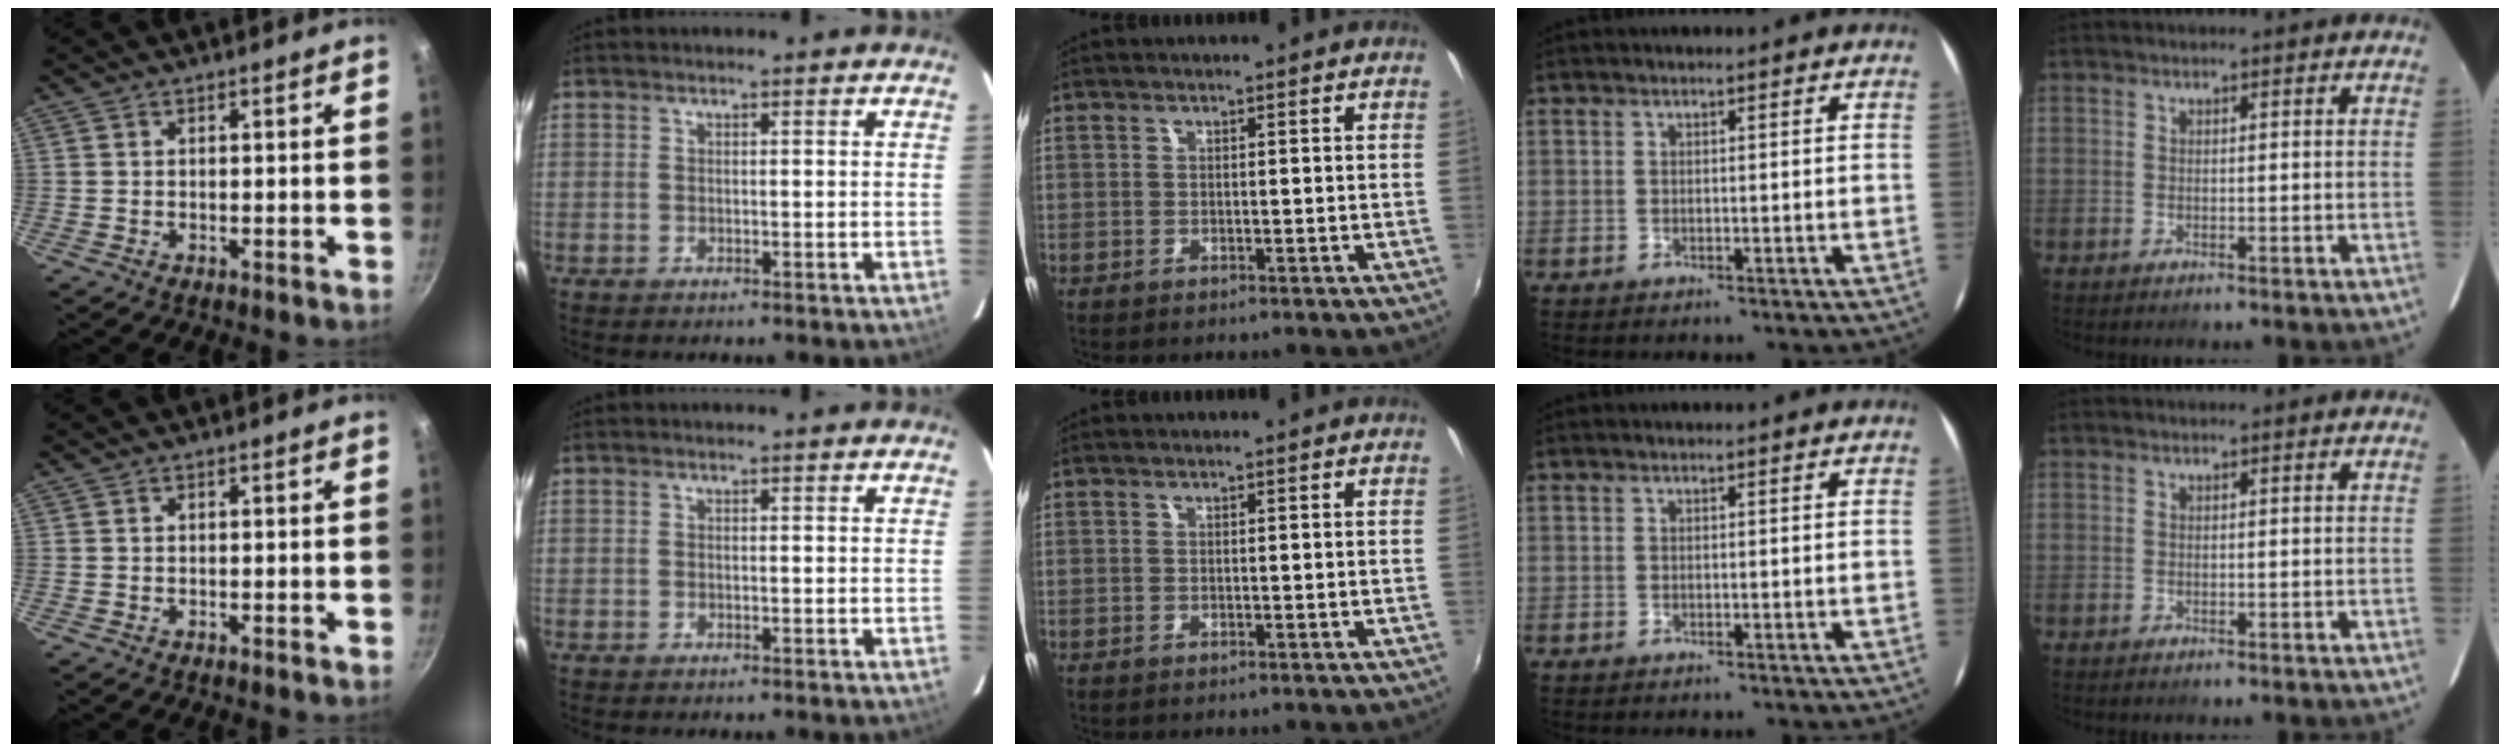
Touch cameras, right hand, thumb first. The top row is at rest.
{}